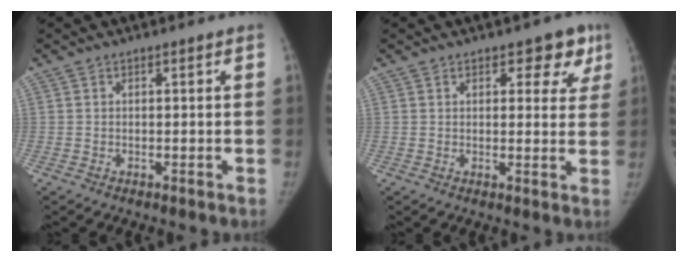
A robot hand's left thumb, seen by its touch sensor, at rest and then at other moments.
{"total": 6.1, "force": [3.4, 3.4, 3.7], "torque": [-0.001, -0.011, 0.035]}